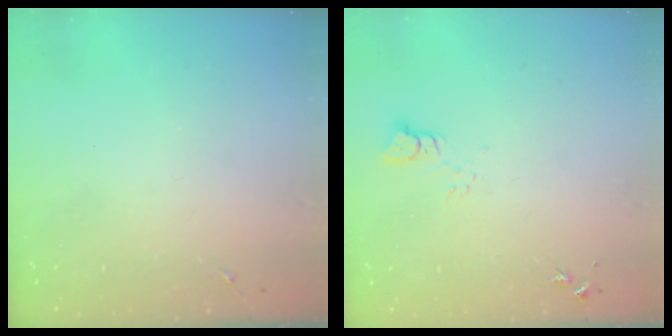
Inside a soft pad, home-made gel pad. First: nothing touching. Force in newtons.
{"total": 3.0, "press": 3.0, "slide": 0.2}